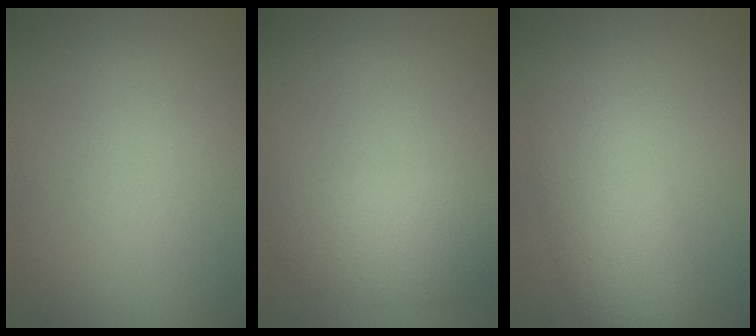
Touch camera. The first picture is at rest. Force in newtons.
{"total": 3.1, "press": 3.1, "slide": 0.0}
{"total": 4.8, "press": 4.8, "slide": 0.1}